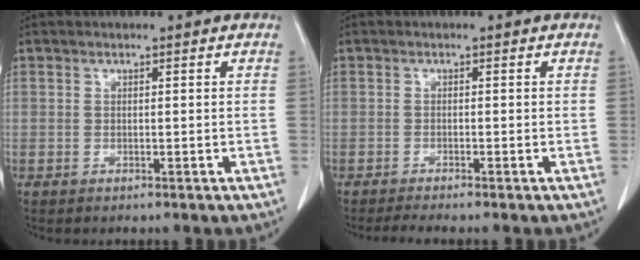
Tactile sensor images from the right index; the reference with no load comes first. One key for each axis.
{"total": 2.3, "fx": -2.0, "fy": -0.5, "fz": 1.0, "tx": -0.019, "ty": -0.006, "tz": -0.036}